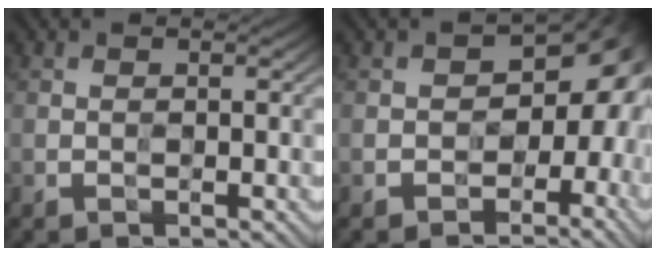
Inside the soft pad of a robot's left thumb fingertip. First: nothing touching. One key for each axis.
{"total": 8.5, "fx": -2.2, "fy": 6.0, "fz": 5.5, "tx": -0.031, "ty": -0.014, "tz": -0.036}